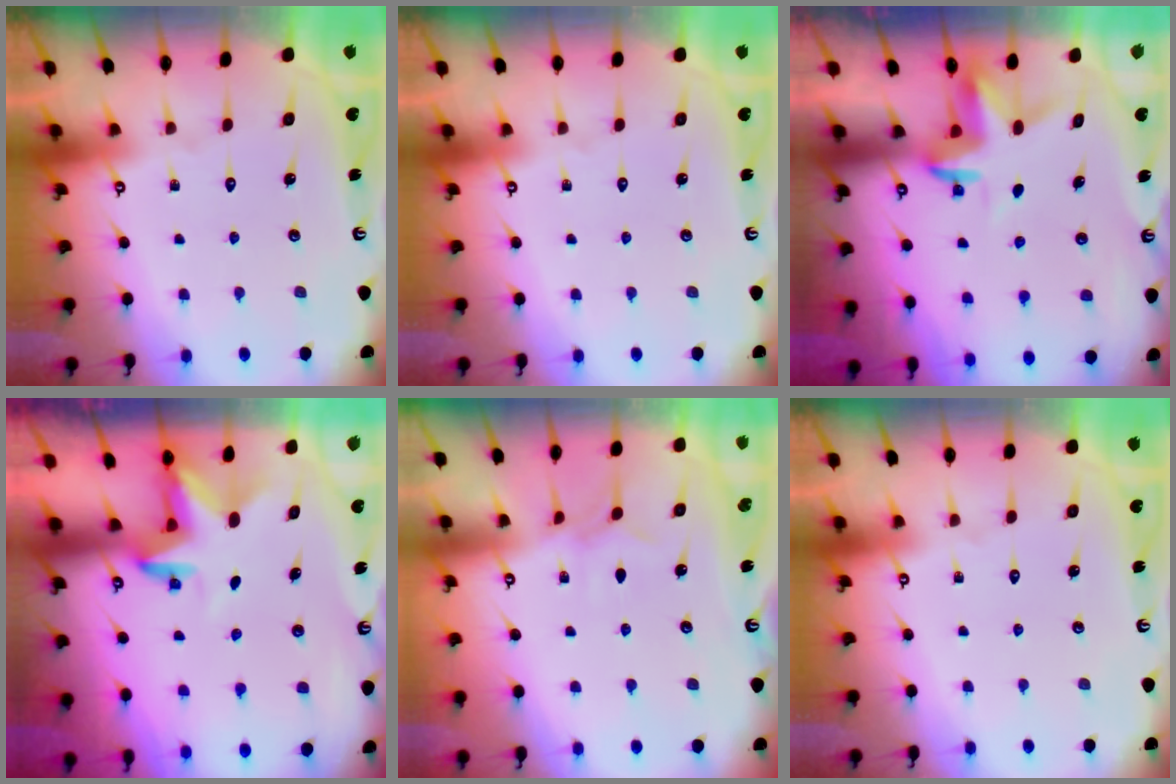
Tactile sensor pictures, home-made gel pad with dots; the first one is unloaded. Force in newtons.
{"total": 0.0}
{"total": 3.6, "press": 3.6, "slide": 0.2}
{"total": 3.4, "press": 3.4, "slide": 0.1}
{"total": 3.9, "press": 3.9, "slide": 0.2}
{"total": 0.0}